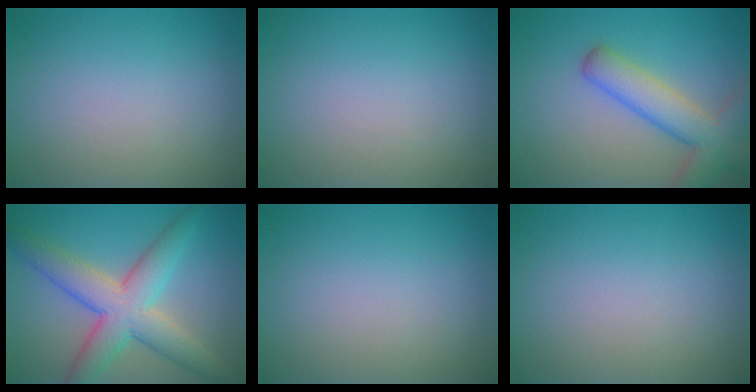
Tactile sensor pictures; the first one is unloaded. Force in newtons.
{"total": 0.0}
{"total": 6.1, "press": 6.1, "slide": 0.4}
{"total": 7.5, "press": 7.5, "slide": 0.2}
{"total": 0.0}
{"total": 0.0}